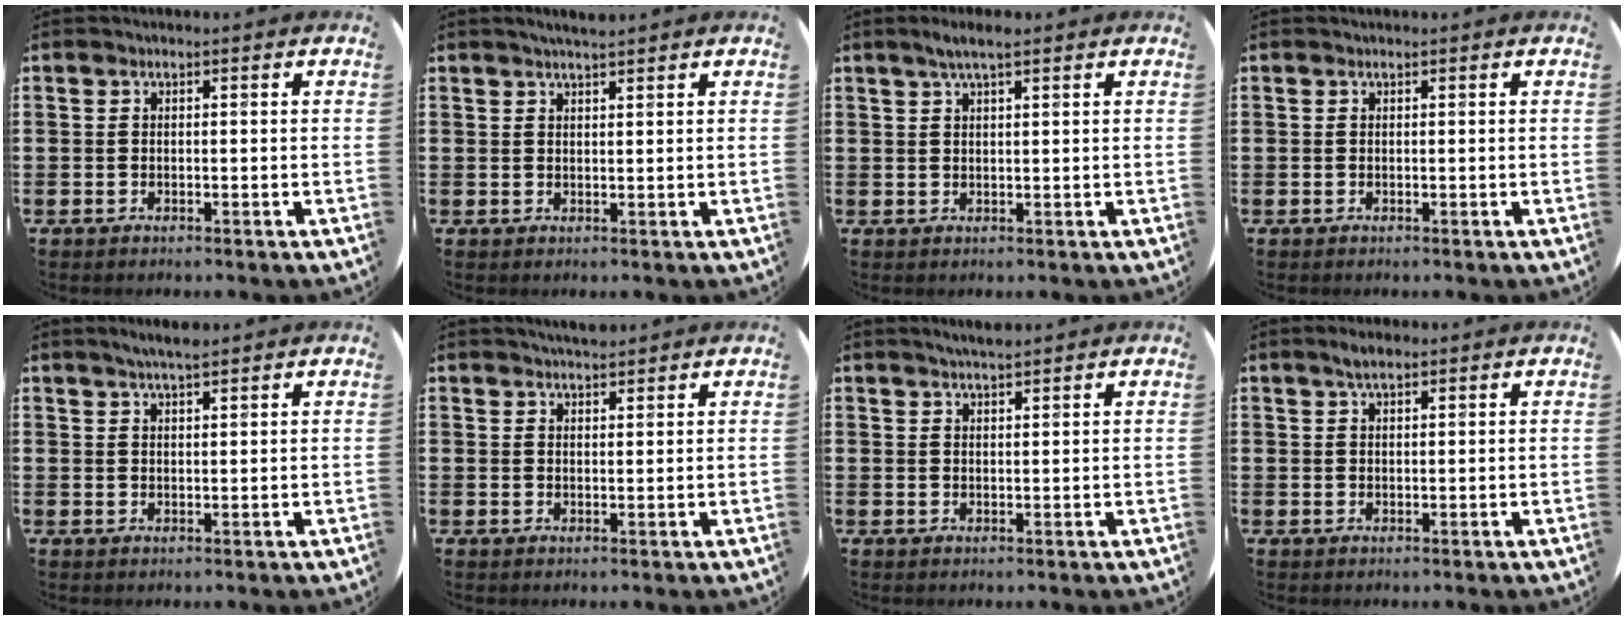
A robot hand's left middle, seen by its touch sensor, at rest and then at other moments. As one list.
[{"total": 2.0, "force": [1.8, 0.0, 0.8], "torque": [-0.015, 0.003, 0.033]}, {"total": 2.8, "force": [2.1, 0.3, 1.9], "torque": [-0.030, 0.003, 0.034]}, {"total": 0.0}, {"total": 2.9, "force": [2.6, 0.2, 1.3], "torque": [-0.027, 0.001, 0.046]}, {"total": 2.4, "force": [2.3, 0.3, 0.3], "torque": [-0.008, -0.001, 0.044]}, {"total": 2.2, "force": [2.1, 0.0, 0.6], "torque": [-0.013, 0.001, 0.039]}, {"total": 2.2, "force": [1.7, 0.7, 1.3], "torque": [-0.019, 0.003, 0.027]}]